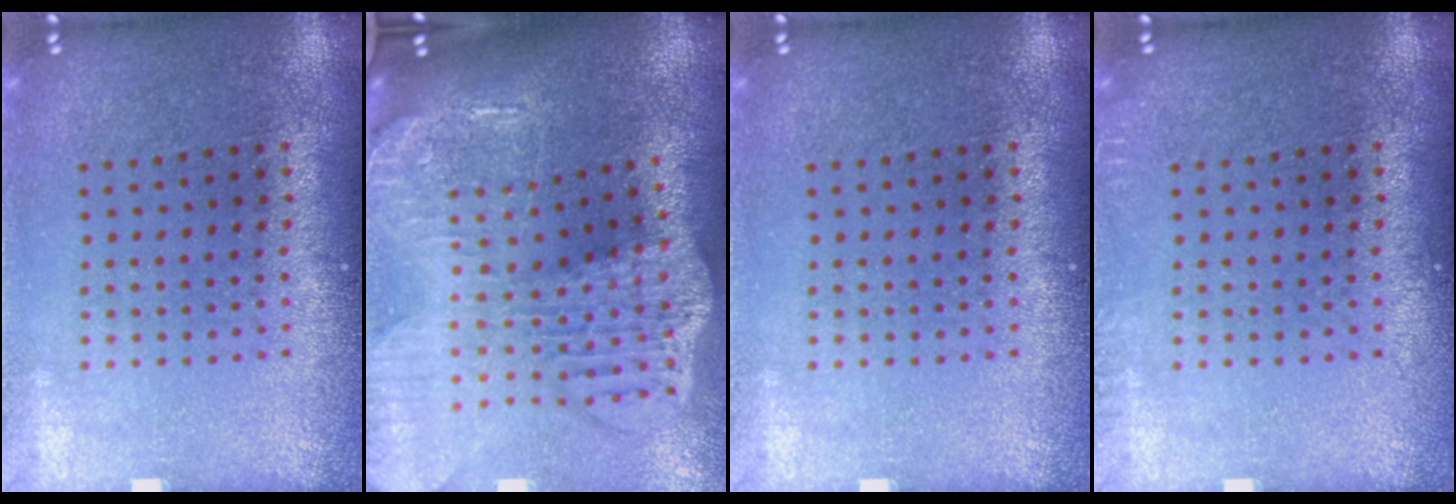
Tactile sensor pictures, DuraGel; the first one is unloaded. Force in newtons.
{"total": 4.3, "press": 3.3, "slide": 2.8}
{"total": 0.0}
{"total": 0.5, "press": 0.5, "slide": 0.0}